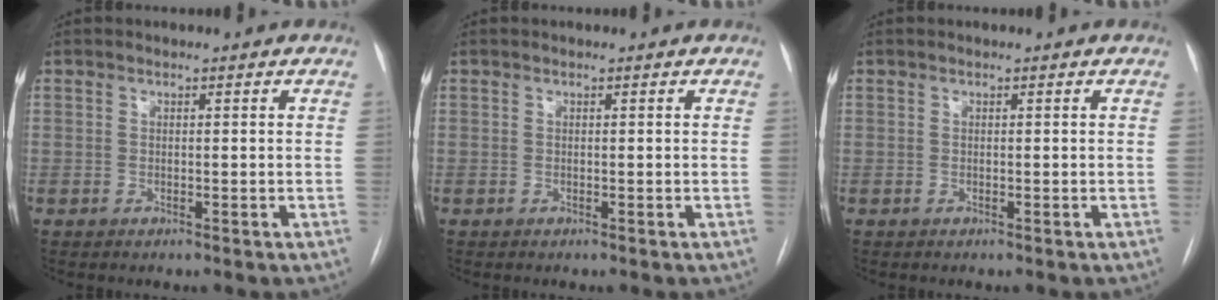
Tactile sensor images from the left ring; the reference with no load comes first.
{"total": 0.0}
{"total": 0.0}